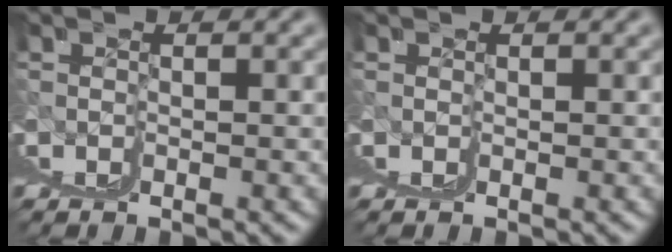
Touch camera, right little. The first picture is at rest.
{"total": 0.0}